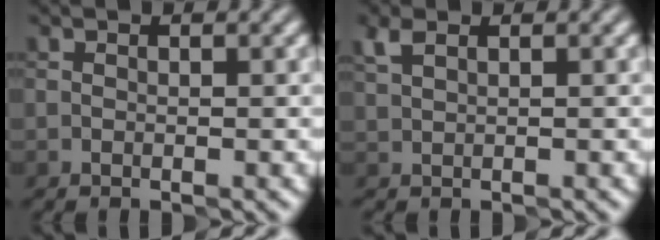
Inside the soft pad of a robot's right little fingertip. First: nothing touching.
{"total": 1.3, "force": [1.1, 0.5, 0.5], "torque": [-0.006, 0.011, 0.024]}